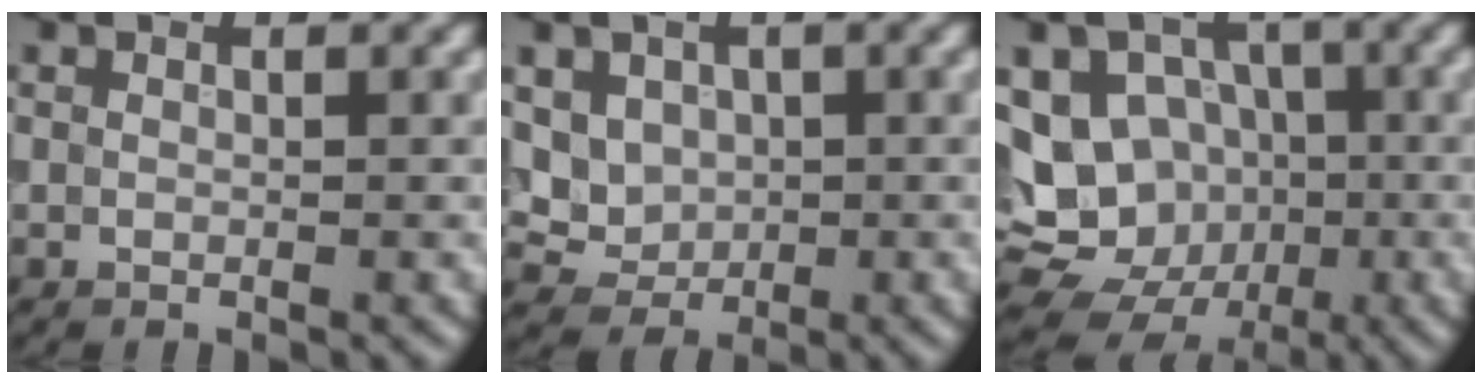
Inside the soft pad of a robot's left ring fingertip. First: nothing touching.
{"total": 3.4, "force": [0.8, 3.0, 1.4], "torque": [-0.038, -0.011, 0.027]}
{"total": 13.4, "force": [-2.0, 12.1, 5.4], "torque": [-0.121, 0.016, -0.033]}